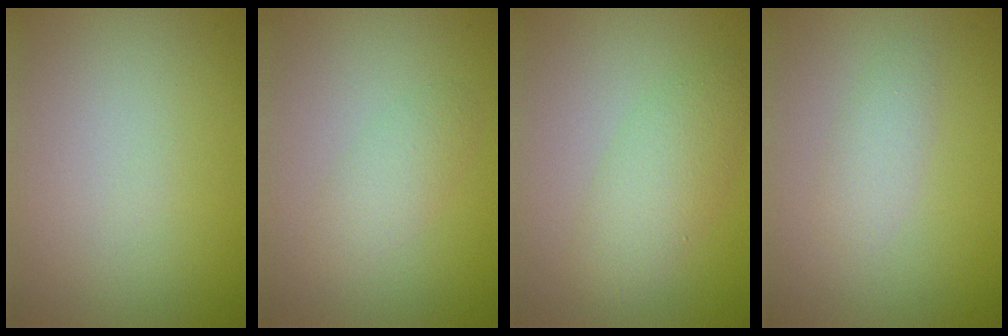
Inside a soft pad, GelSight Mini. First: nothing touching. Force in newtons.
{"total": 1.9, "press": 1.9, "slide": 0.2}
{"total": 3.6, "press": 3.6, "slide": 0.2}
{"total": 1.7, "press": 1.7, "slide": 0.1}